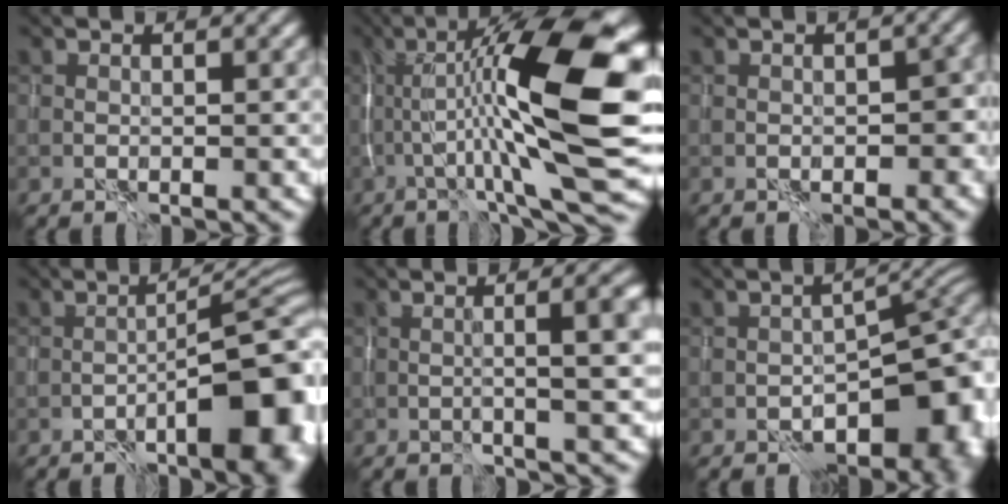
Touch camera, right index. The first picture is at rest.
{"total": 15.7, "force": [-0.1, 3.2, 15.4], "torque": [-0.235, 0.036, -0.012]}
{"total": 4.1, "force": [-1.0, 2.4, 3.2], "torque": [-0.036, 0.000, -0.011]}
{"total": 9.7, "force": [-3.7, 2.9, 8.5], "torque": [-0.100, 0.014, -0.050]}
{"total": 5.8, "force": [0.2, 1.5, 5.6], "torque": [-0.065, 0.008, 0.001]}
{"total": 11.0, "force": [-4.9, 5.6, 8.1], "torque": [-0.071, -0.003, -0.076]}